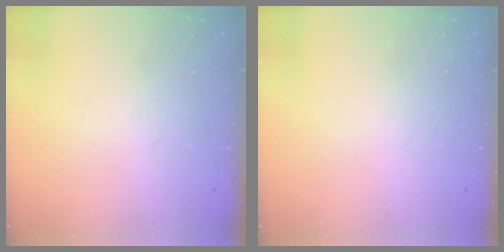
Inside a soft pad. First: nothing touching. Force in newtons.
{"total": 0.0}